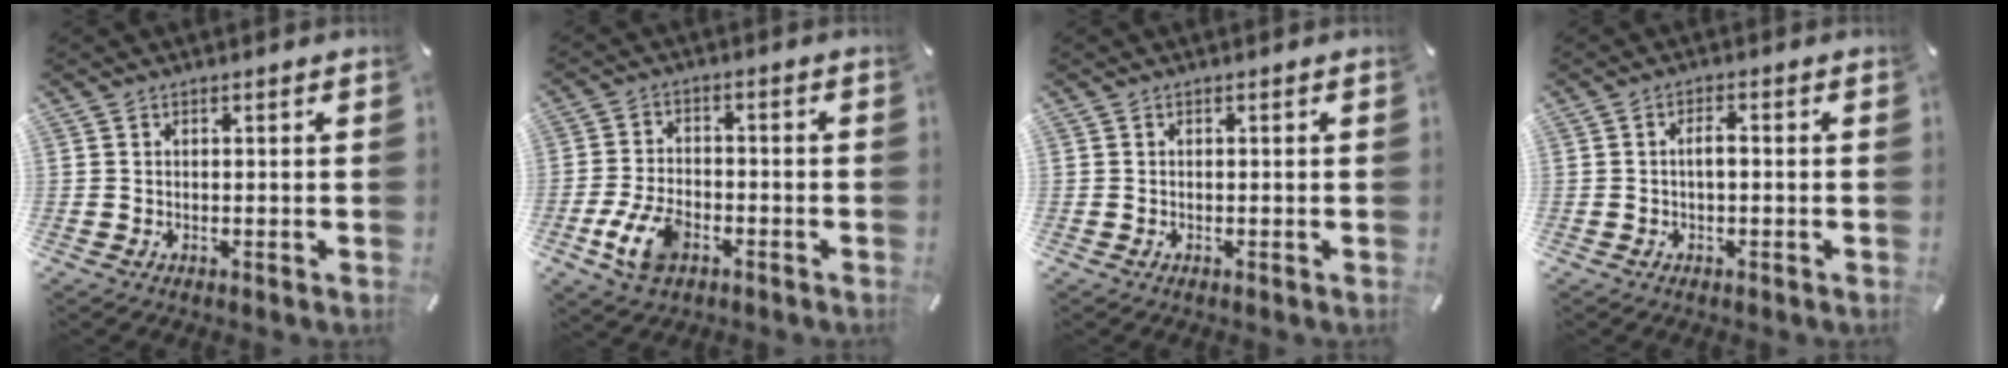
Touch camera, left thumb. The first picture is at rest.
{"total": 9.4, "force": [-4.2, 5.5, 6.3], "torque": [-0.139, 0.011, -0.077]}
{"total": 0.0}
{"total": 2.7, "force": [-0.3, 0.9, 2.5], "torque": [-0.046, 0.008, -0.009]}